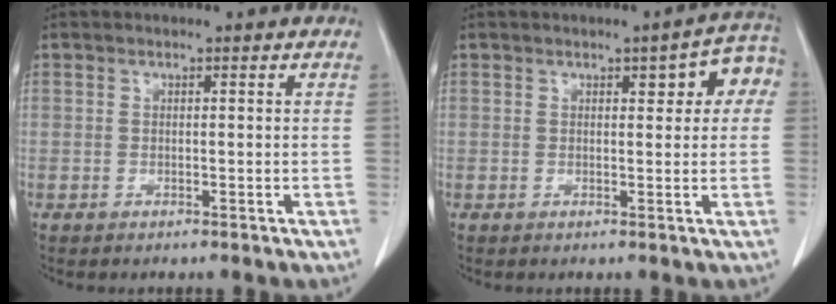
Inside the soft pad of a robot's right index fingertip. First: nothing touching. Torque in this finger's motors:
{"motor_torque": [0.26, 0.21, 0.10, 0.01]}